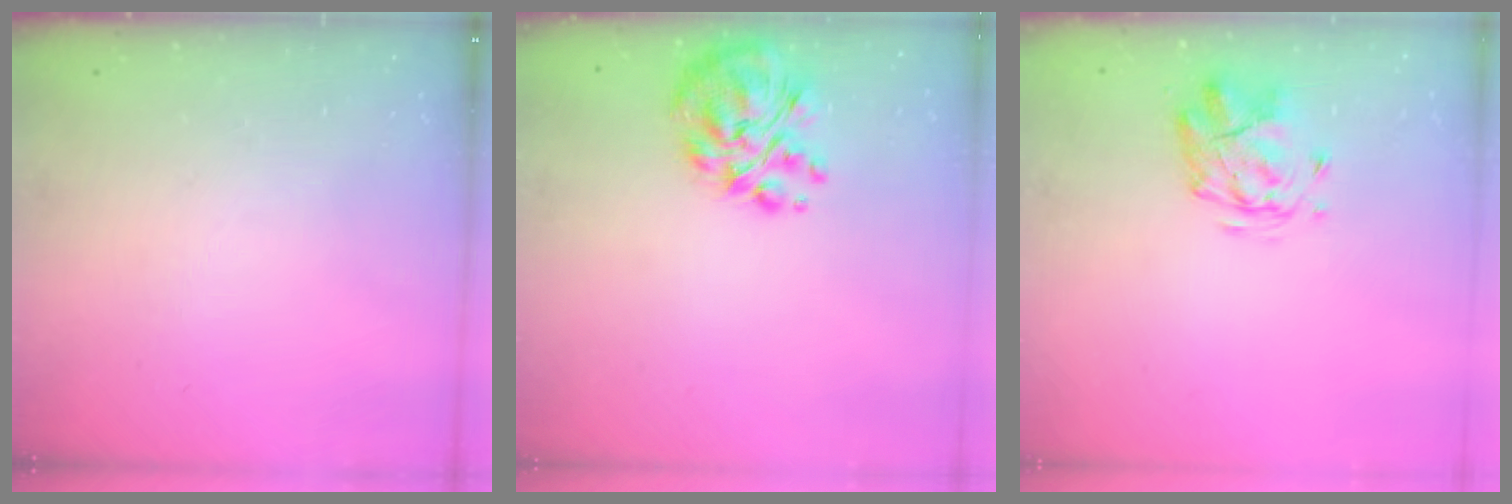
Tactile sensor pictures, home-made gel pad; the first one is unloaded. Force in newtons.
{"total": 11.8, "press": 11.2, "slide": 3.8}
{"total": 2.7, "press": 2.4, "slide": 1.2}